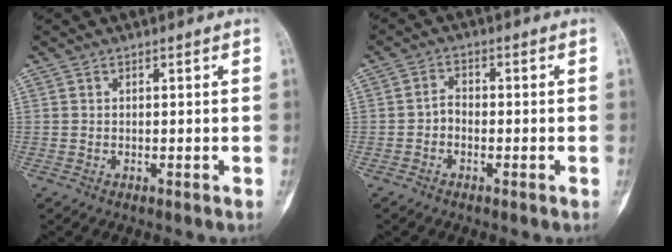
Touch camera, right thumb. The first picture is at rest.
{"total": 2.4, "force": [-0.9, 1.8, 1.4], "torque": [-0.014, 0.009, -0.025]}